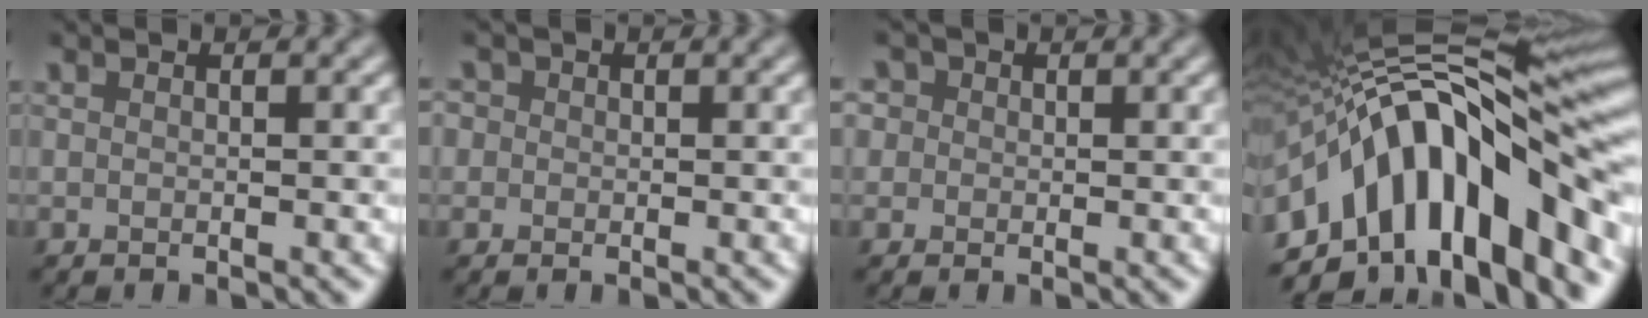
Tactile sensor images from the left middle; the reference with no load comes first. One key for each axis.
{"total": 2.6, "fx": 1.0, "fy": 2.2, "fz": 0.9, "tx": -0.003, "ty": 0.016, "tz": -0.006}
{"total": 3.8, "fx": 1.6, "fy": 3.1, "fz": 1.5, "tx": -0.020, "ty": 0.023, "tz": 0.000}
{"total": 16.1, "fx": -4.3, "fy": 7.7, "fz": 13.5, "tx": -0.189, "ty": 0.037, "tz": -0.089}